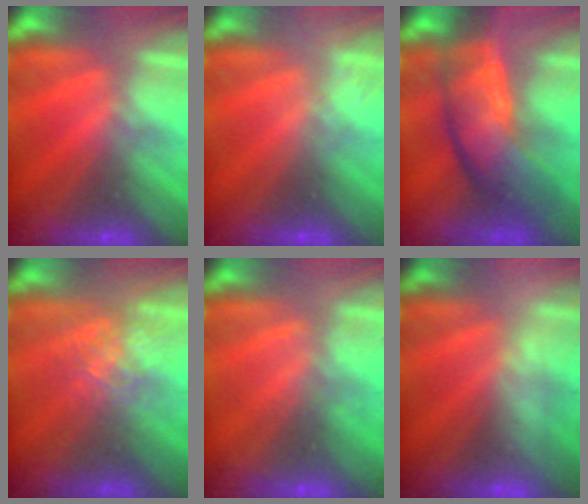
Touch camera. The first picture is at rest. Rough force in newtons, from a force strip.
{"total": 1.6}
{"total": 11.3}
{"total": 2.7}
{"total": 1.8}
{"total": 2.4}